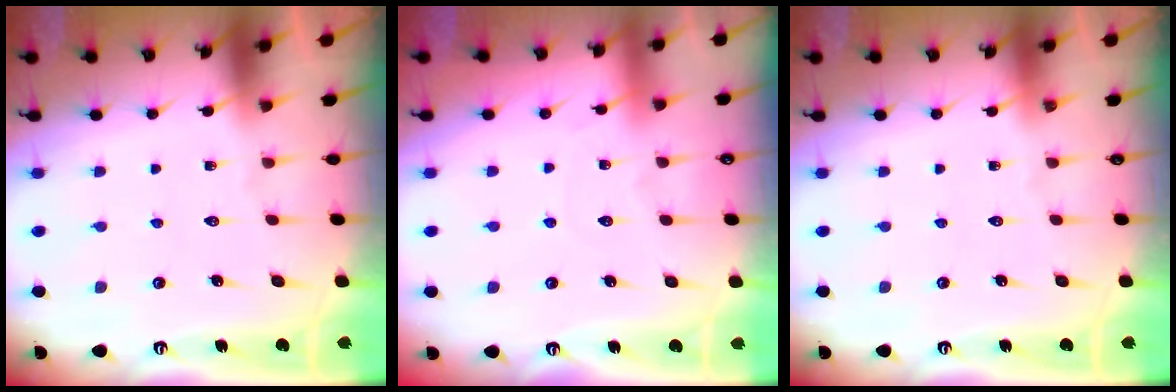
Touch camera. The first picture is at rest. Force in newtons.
{"total": 2.8, "press": 2.8, "slide": 0.4}
{"total": 0.0}